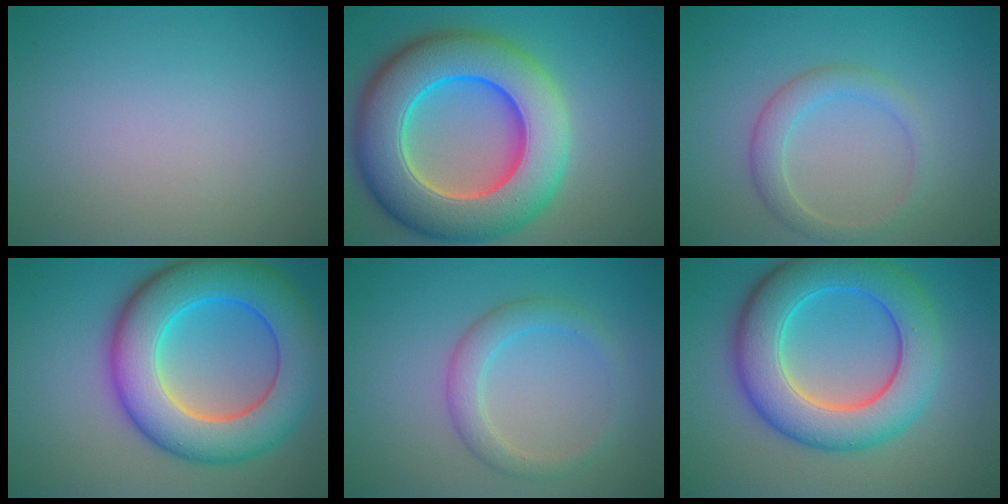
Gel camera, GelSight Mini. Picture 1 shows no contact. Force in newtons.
{"total": 13.2, "press": 13.1, "slide": 2.1}
{"total": 2.5, "press": 2.5, "slide": 0.0}
{"total": 11.3, "press": 11.3, "slide": 0.3}
{"total": 2.8, "press": 2.8, "slide": 0.2}
{"total": 9.2, "press": 9.2, "slide": 0.1}